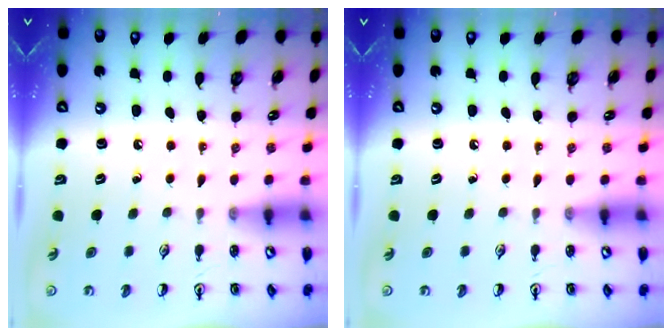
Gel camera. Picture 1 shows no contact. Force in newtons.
{"total": 0.0}